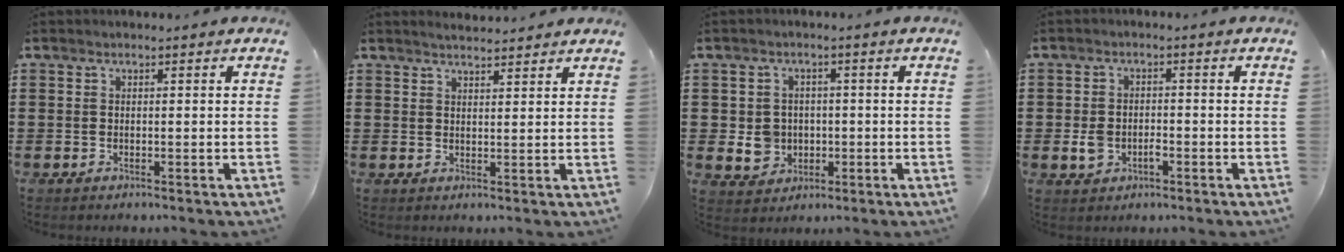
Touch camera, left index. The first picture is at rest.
{"total": 2.3, "force": [2.3, -0.1, 0.3], "torque": [-0.010, -0.002, 0.043]}
{"total": 4.1, "force": [-0.3, 3.8, 1.5], "torque": [-0.033, 0.005, -0.007]}
{"total": 2.9, "force": [-1.0, 1.9, 2.1], "torque": [-0.039, 0.003, -0.017]}